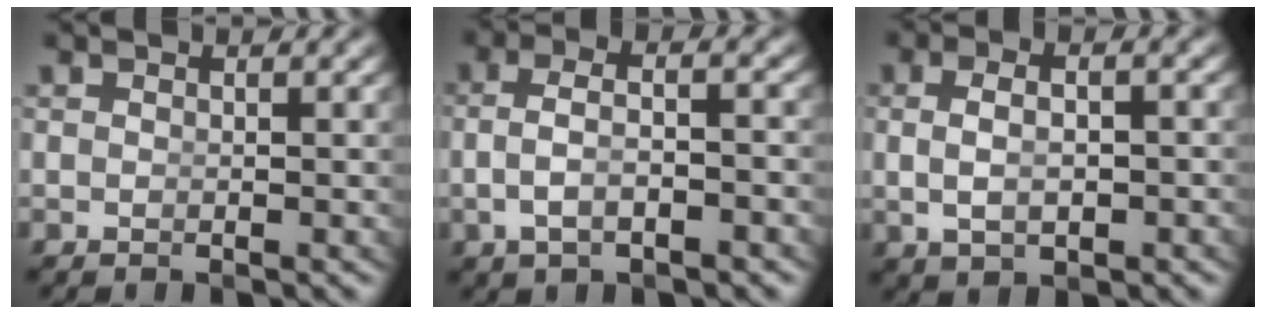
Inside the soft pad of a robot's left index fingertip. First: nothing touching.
{"total": 3.6, "force": [-1.0, 1.5, 3.0], "torque": [-0.062, -0.005, -0.014]}
{"total": 3.3, "force": [-0.3, 1.5, 2.9], "torque": [-0.052, -0.004, 0.006]}